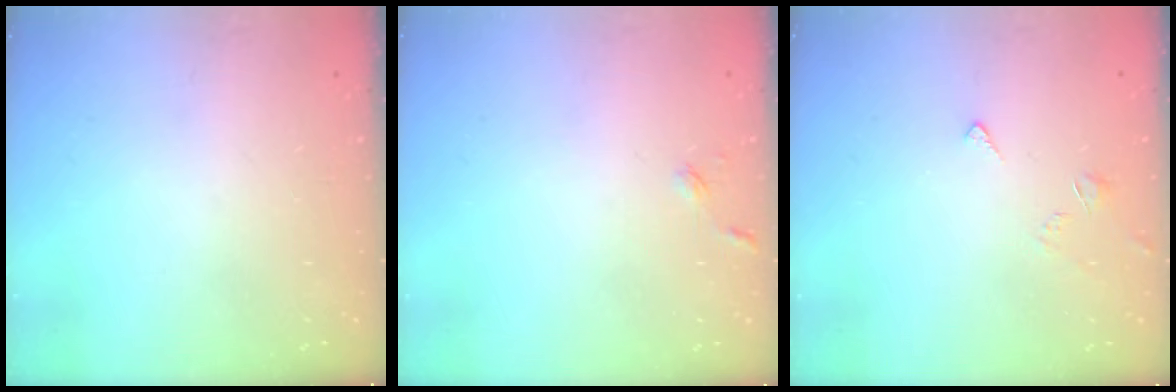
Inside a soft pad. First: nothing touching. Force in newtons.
{"total": 3.2, "press": 3.2, "slide": 0.4}
{"total": 2.5, "press": 2.4, "slide": 0.6}